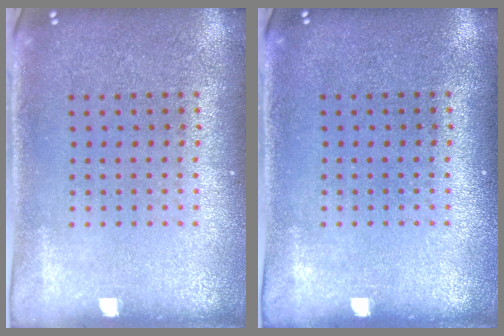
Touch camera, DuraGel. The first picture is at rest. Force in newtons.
{"total": 0.0}